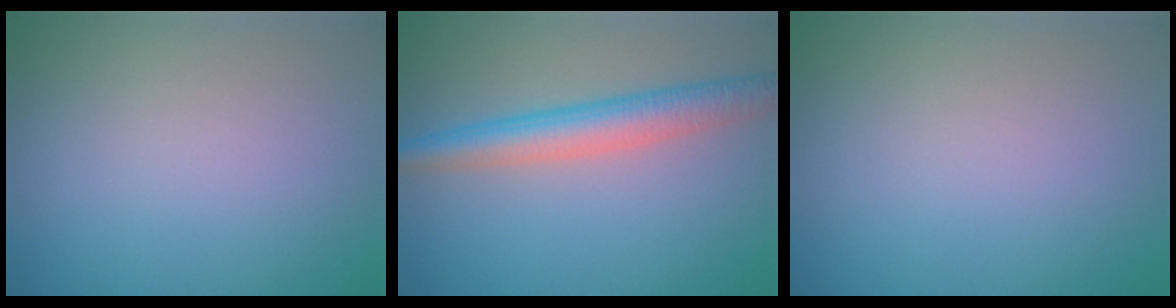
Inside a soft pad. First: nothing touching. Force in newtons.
{"total": 4.6, "press": 4.6, "slide": 0.0}
{"total": 0.0}